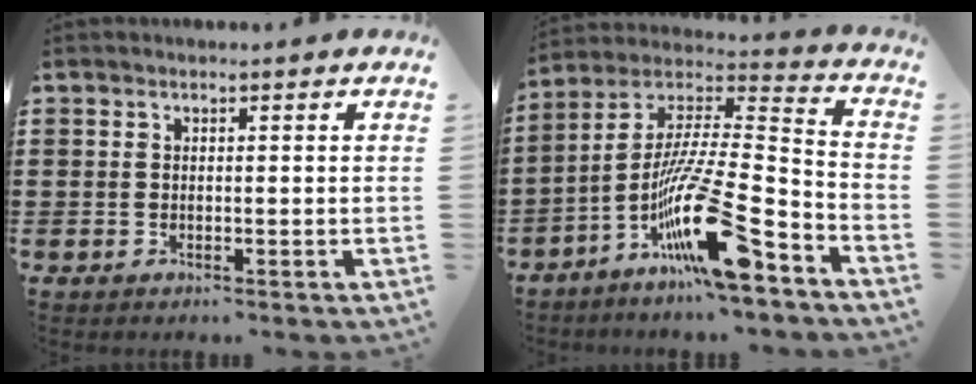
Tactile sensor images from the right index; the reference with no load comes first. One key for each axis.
{"total": 17.7, "fx": -9.8, "fy": 2.6, "fz": 14.5, "tx": -0.278, "ty": 0.009, "tz": -0.174}